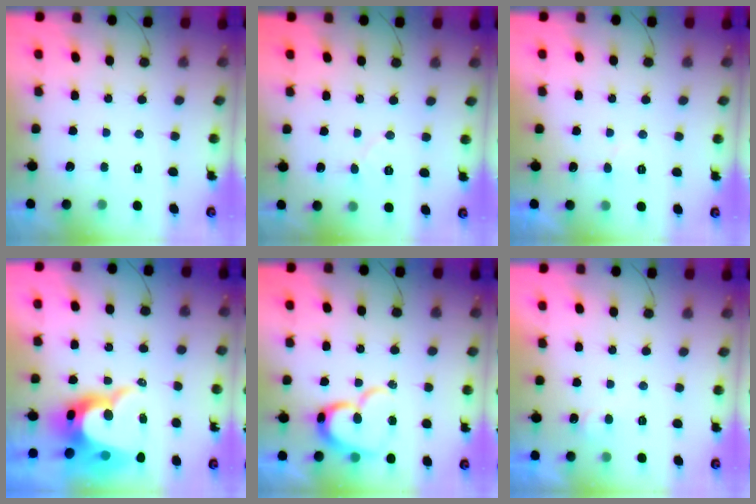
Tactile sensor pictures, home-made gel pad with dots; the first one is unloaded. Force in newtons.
{"total": 5.4, "press": 5.4, "slide": 0.5}
{"total": 3.6, "press": 3.5, "slide": 0.3}
{"total": 14.7, "press": 14.7, "slide": 1.0}
{"total": 14.7, "press": 14.6, "slide": 1.4}
{"total": 3.8, "press": 3.8, "slide": 0.4}